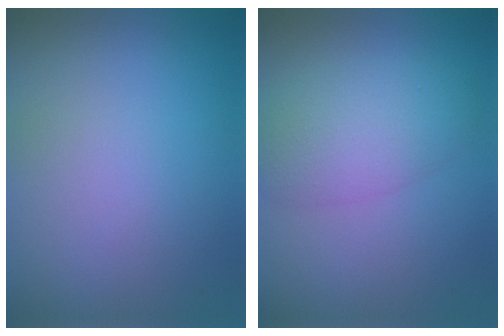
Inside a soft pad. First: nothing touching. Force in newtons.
{"total": 4.8, "press": 4.8, "slide": 0.2}